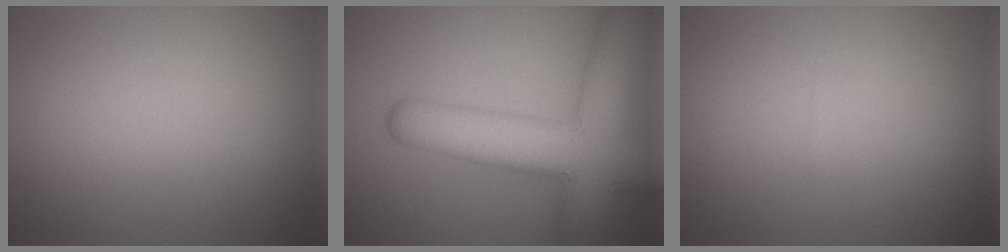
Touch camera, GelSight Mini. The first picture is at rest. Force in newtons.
{"total": 11.0, "press": 11.0, "slide": 0.6}
{"total": 0.0}